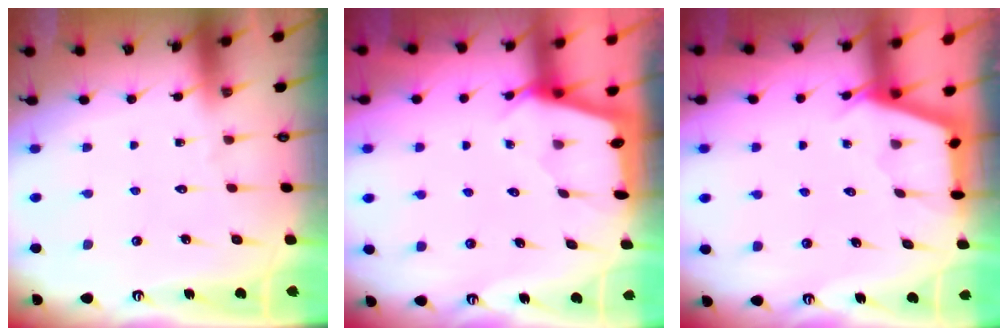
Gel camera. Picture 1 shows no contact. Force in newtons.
{"total": 2.2, "press": 2.1, "slide": 0.3}
{"total": 2.9, "press": 2.8, "slide": 0.3}